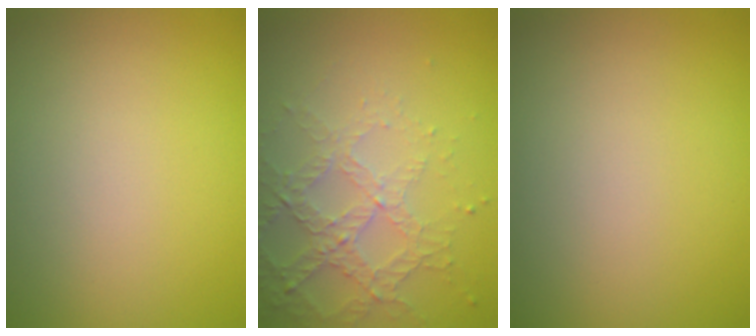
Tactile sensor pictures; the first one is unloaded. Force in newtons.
{"total": 4.5, "press": 3.1, "slide": 3.2}
{"total": 0.0}